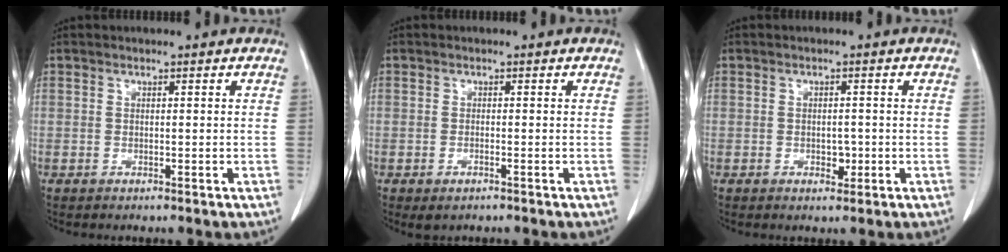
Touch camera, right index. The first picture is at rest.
{"total": 1.6, "force": [-0.9, 0.6, 1.1], "torque": [-0.018, -0.003, -0.009]}
{"total": 2.0, "force": [-0.6, 1.2, 1.5], "torque": [-0.020, 0.002, -0.003]}